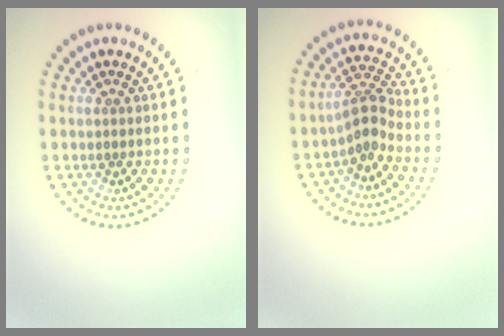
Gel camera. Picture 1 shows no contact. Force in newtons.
{"total": 2.5, "press": 1.8, "slide": 1.8}